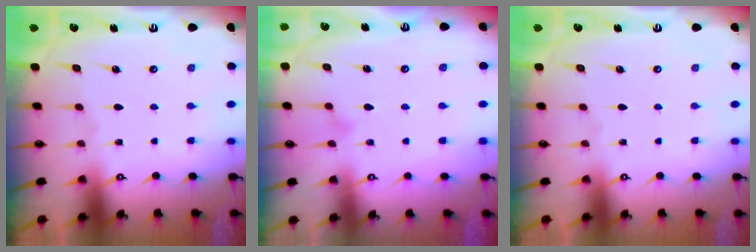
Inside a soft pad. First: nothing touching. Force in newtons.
{"total": 6.1, "press": 6.1, "slide": 0.3}
{"total": 0.0}